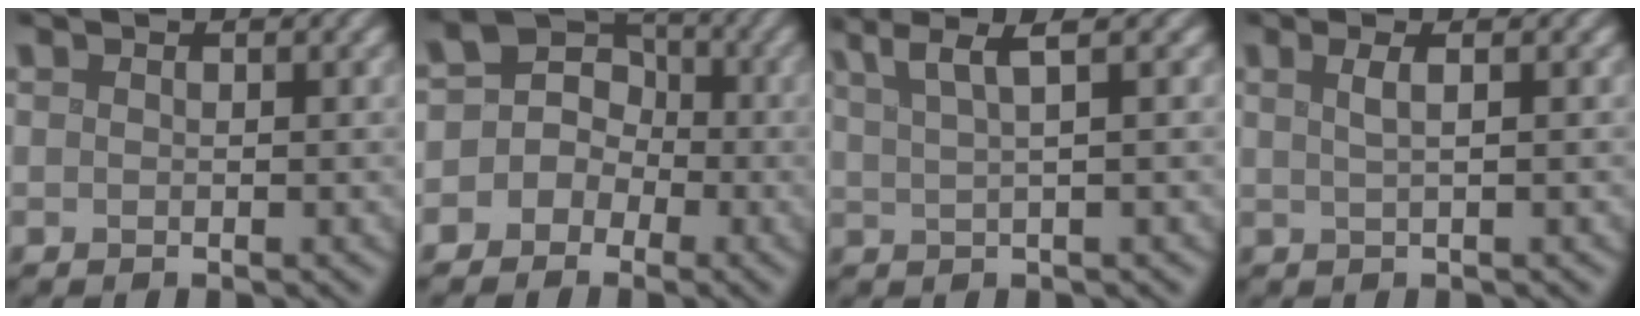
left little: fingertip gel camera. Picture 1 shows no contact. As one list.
[{"total": 5.5, "force": [-0.8, 5.1, 1.7], "torque": [-0.003, 0.037, -0.050]}, {"total": 4.4, "force": [2.7, 0.7, 3.4], "torque": [-0.057, 0.014, 0.045]}, {"total": 2.3, "force": [0.7, 0.8, 2.0], "torque": [-0.030, 0.006, 0.002]}]